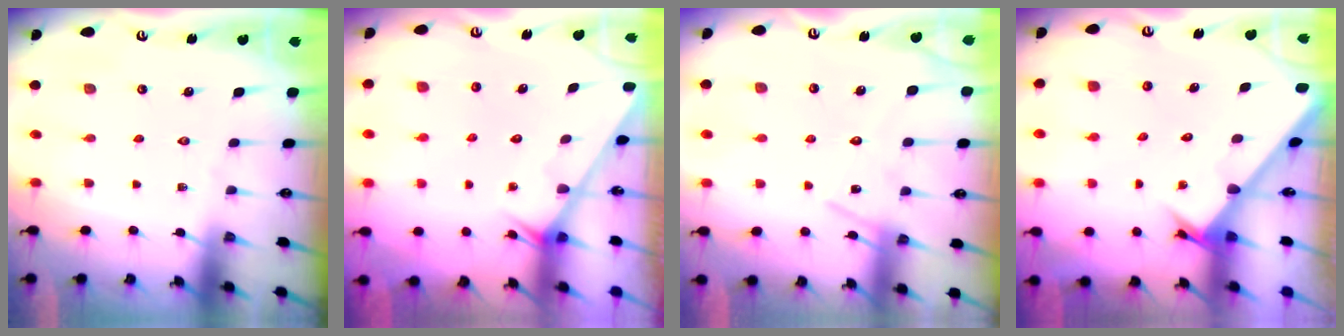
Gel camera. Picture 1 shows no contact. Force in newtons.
{"total": 1.5, "press": 1.5, "slide": 0.1}
{"total": 12.5, "press": 12.5, "slide": 1.0}
{"total": 2.7, "press": 2.6, "slide": 0.2}